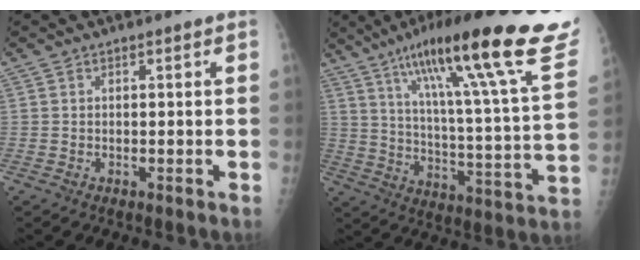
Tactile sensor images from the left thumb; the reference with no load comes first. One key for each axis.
{"total": 30.5, "fx": 19.2, "fy": 3.9, "fz": 23.4, "tx": -0.340, "ty": -0.055, "tz": 0.284}